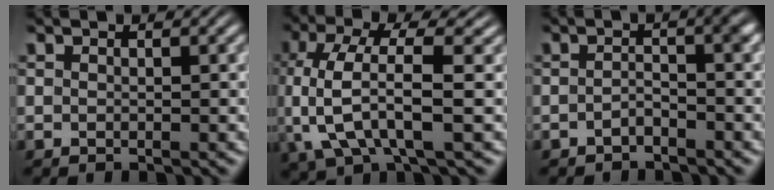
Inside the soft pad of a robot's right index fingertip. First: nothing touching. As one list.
[{"total": 7.1, "force": [-0.1, 4.1, 5.8], "torque": [-0.154, -0.023, 0.008]}, {"total": 2.3, "force": [-1.2, 0.5, 1.9], "torque": [-0.019, -0.002, -0.023]}]